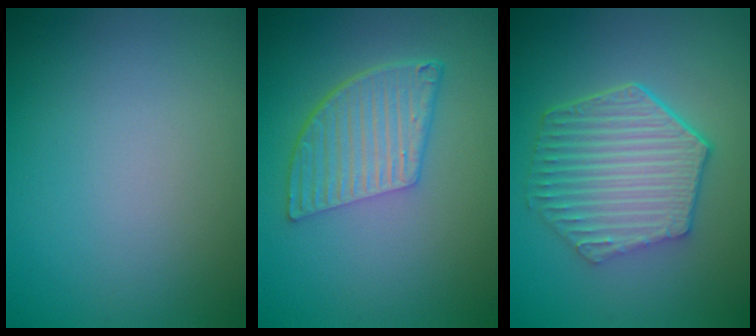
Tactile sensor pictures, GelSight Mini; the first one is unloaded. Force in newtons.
{"total": 5.7, "press": 4.0, "slide": 4.0}
{"total": 6.5, "press": 4.8, "slide": 4.3}